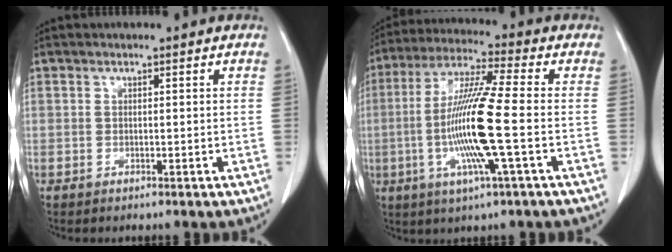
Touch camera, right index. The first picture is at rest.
{"total": 14.5, "force": [-2.6, -0.2, 14.2], "torque": [-0.291, -0.009, -0.060]}